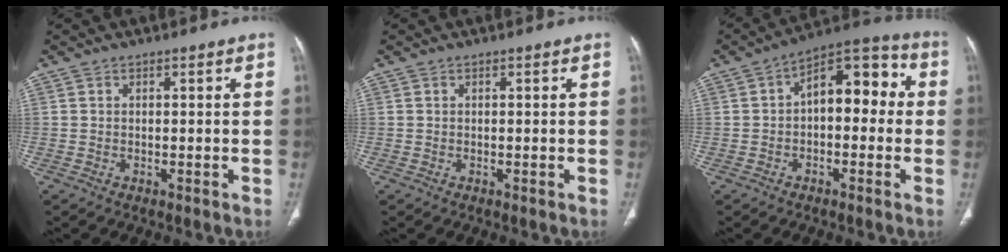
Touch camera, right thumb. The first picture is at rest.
{"total": 0.0}
{"total": 12.5, "force": [0.5, 7.1, 10.2], "torque": [-0.106, 0.046, -0.006]}